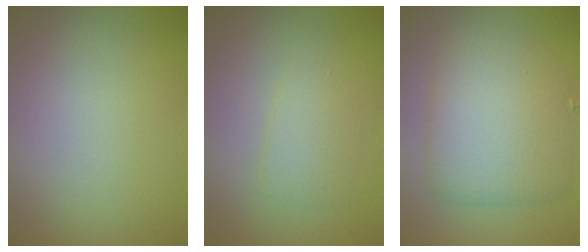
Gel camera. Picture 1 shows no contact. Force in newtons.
{"total": 1.9, "press": 1.9, "slide": 0.0}
{"total": 6.2, "press": 6.2, "slide": 0.1}